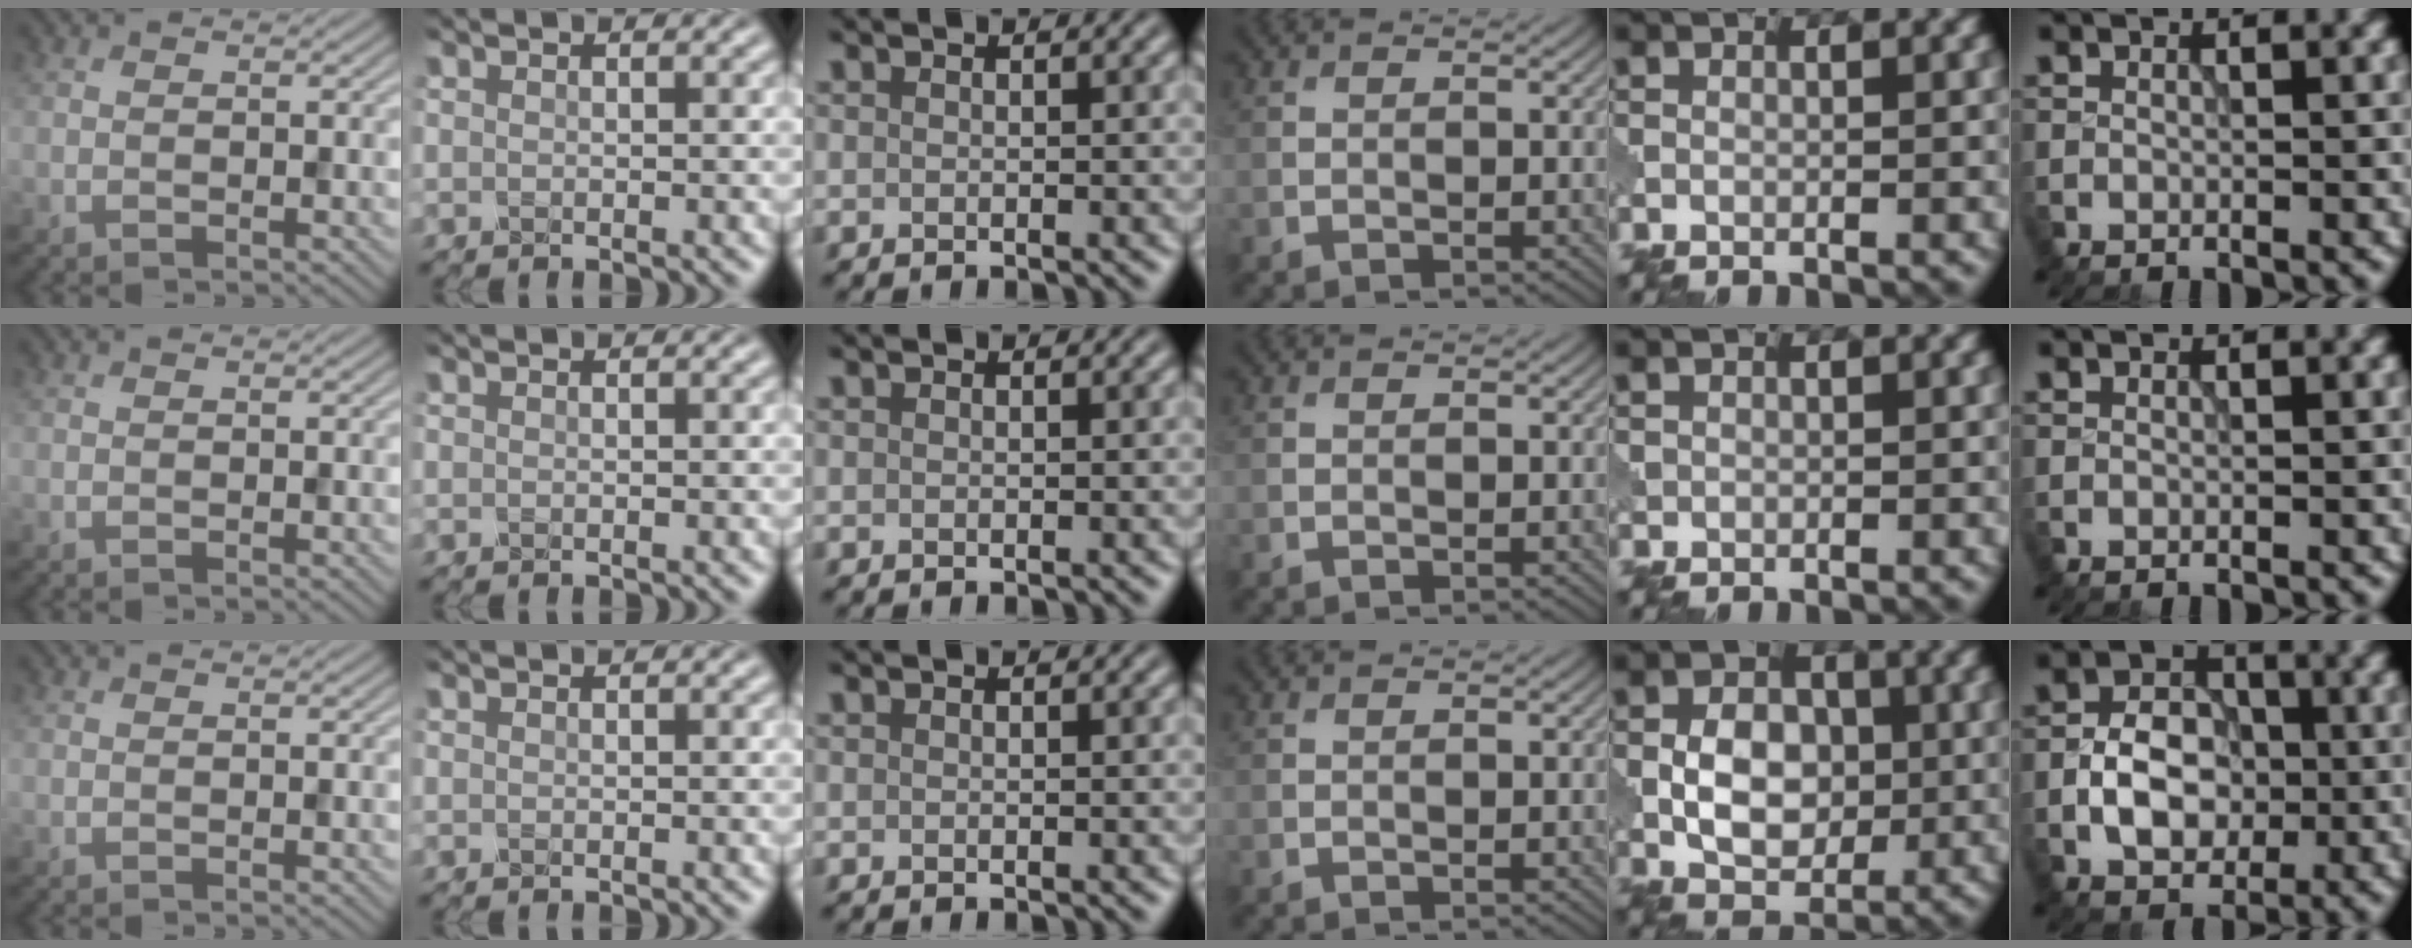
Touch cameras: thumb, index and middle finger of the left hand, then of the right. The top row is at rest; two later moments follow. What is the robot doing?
{"motion": "close", "object": "eyeshadow palette"}